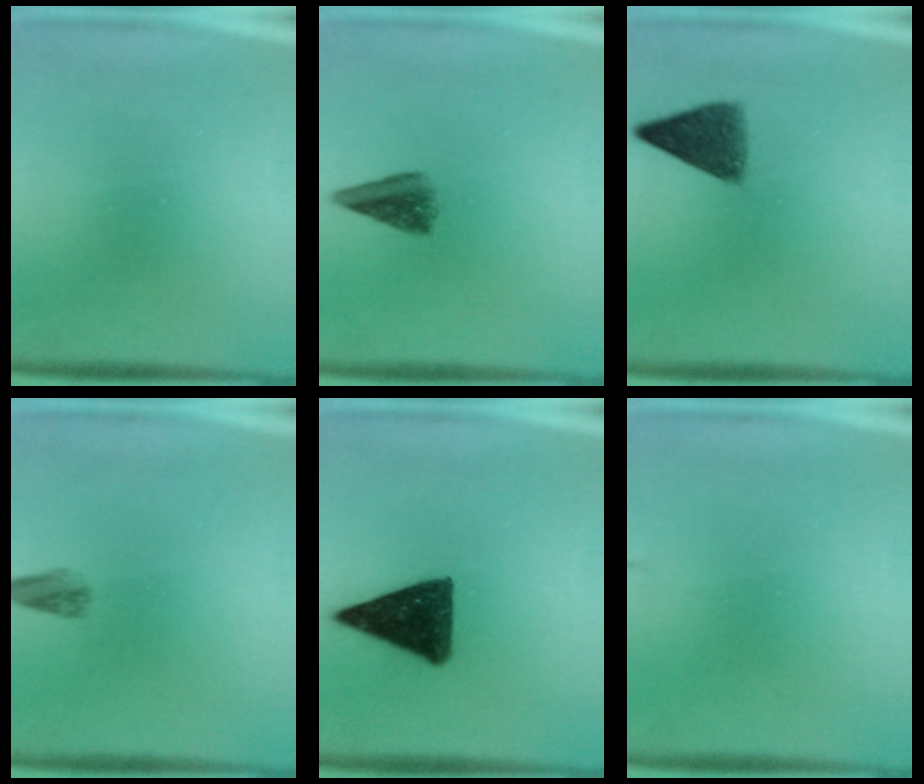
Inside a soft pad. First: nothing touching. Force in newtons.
{"total": 4.2}
{"total": 6.3}
{"total": 1.8}
{"total": 11.5}
{"total": 1.6}